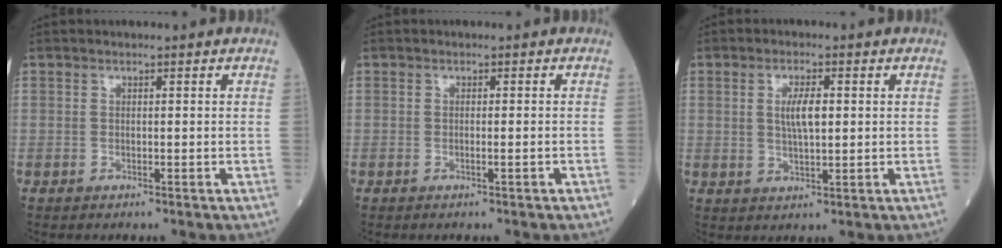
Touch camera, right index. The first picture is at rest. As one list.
[{"total": 0.7, "force": [-0.4, -0.2, 0.6], "torque": [-0.019, -0.003, -0.004]}, {"total": 4.5, "force": [0.8, 1.1, 4.2], "torque": [-0.083, 0.002, 0.015]}]